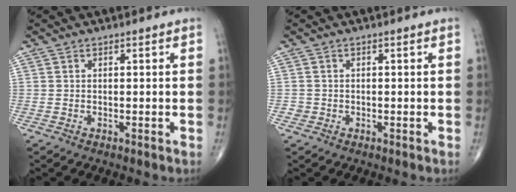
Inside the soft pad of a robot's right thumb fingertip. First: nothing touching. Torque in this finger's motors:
{"motor_torque": [0.19, 0.06, 0.34, 0.16, -0.01]}